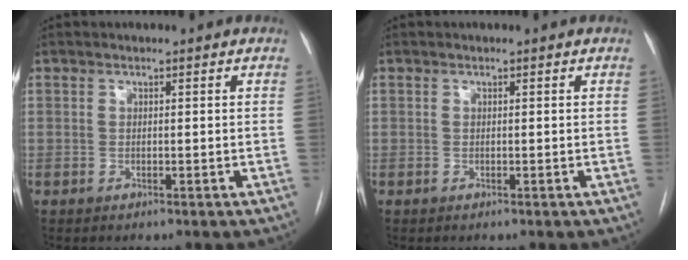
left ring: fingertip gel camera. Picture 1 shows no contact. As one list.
[{"total": 0.0}]